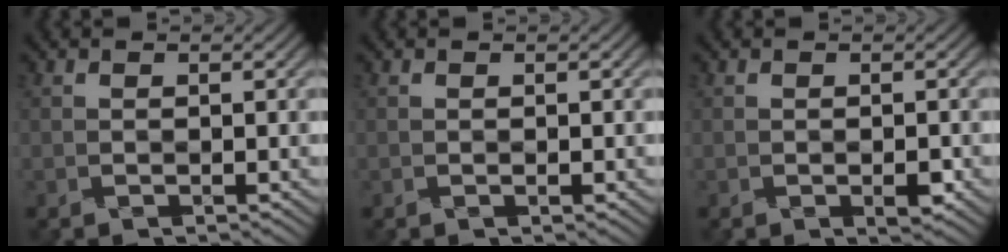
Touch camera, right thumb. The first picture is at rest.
{"total": 0.0}
{"total": 1.4, "force": [-0.6, 0.6, 1.2], "torque": [-0.020, -0.002, -0.010]}